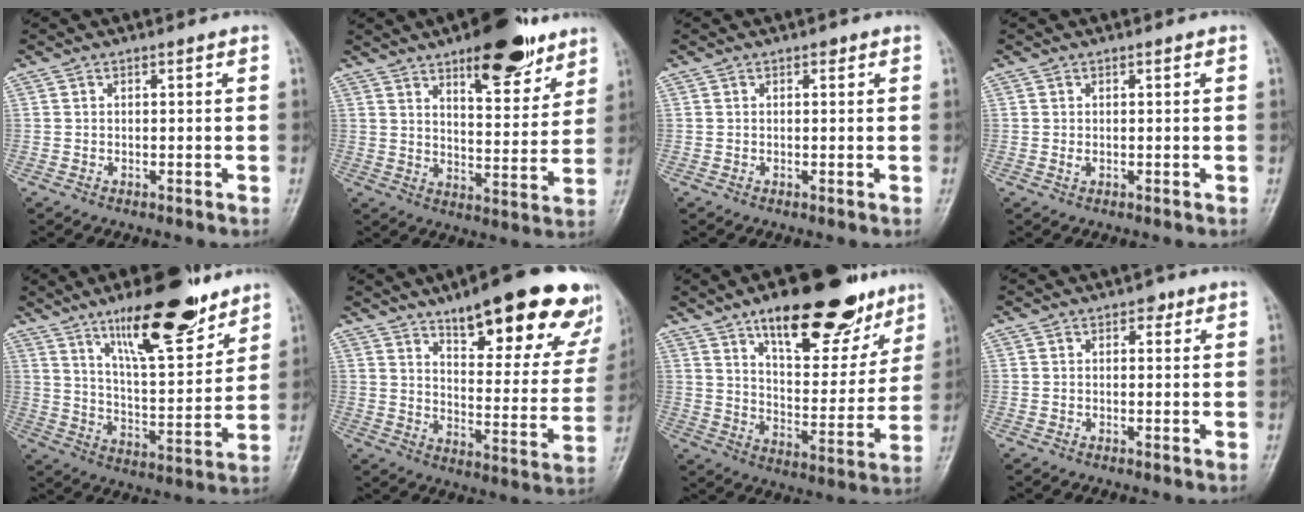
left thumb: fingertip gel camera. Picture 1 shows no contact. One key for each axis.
{"total": 15.6, "fx": 10.1, "fy": 5.9, "fz": 10.4, "tx": -0.104, "ty": -0.055, "tz": 0.150}
{"total": 0.8, "fx": 0.5, "fy": 0.5, "fz": 0.4, "tx": 0.000, "ty": -0.001, "tz": 0.003}
{"total": 0.9, "fx": 0.2, "fy": 0.5, "fz": 0.7, "tx": -0.011, "ty": -0.001, "tz": 0.007}
{"total": 18.0, "fx": 12.0, "fy": 5.3, "fz": 12.4, "tx": -0.163, "ty": -0.069, "tz": 0.201}
{"total": 26.3, "fx": 17.4, "fy": 8.3, "fz": 17.9, "tx": -0.194, "ty": -0.069, "tz": 0.235}
{"total": 22.9, "fx": 14.5, "fy": 9.5, "fz": 15.0, "tx": -0.160, "ty": -0.057, "tz": 0.221}
{"total": 1.6, "fx": 0.8, "fy": 1.2, "fz": 0.9, "tx": 0.002, "ty": 0.000, "tz": 0.005}